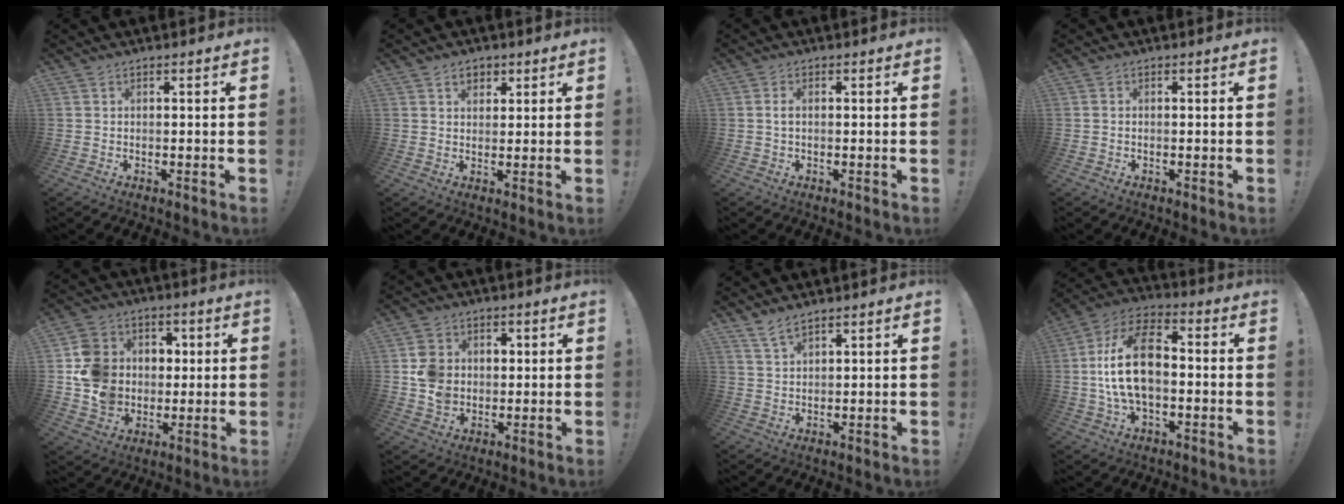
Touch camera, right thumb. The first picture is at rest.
{"total": 4.0, "force": [2.0, 3.1, 1.5], "torque": [-0.008, -0.009, 0.033]}
{"total": 1.7, "force": [0.1, 0.8, 1.5], "torque": [-0.029, 0.004, 0.002]}
{"total": 0.0}
{"total": 15.4, "force": [0.0, 14.3, 5.9], "torque": [-0.083, 0.010, 0.020]}
{"total": 10.0, "force": [0.7, 9.2, 3.8], "torque": [-0.062, -0.002, 0.018]}
{"total": 4.4, "force": [3.7, 1.3, 2.0], "torque": [-0.030, -0.025, 0.067]}
{"total": 18.4, "force": [-0.2, 10.8, 14.8], "torque": [-0.269, 0.012, -0.002]}